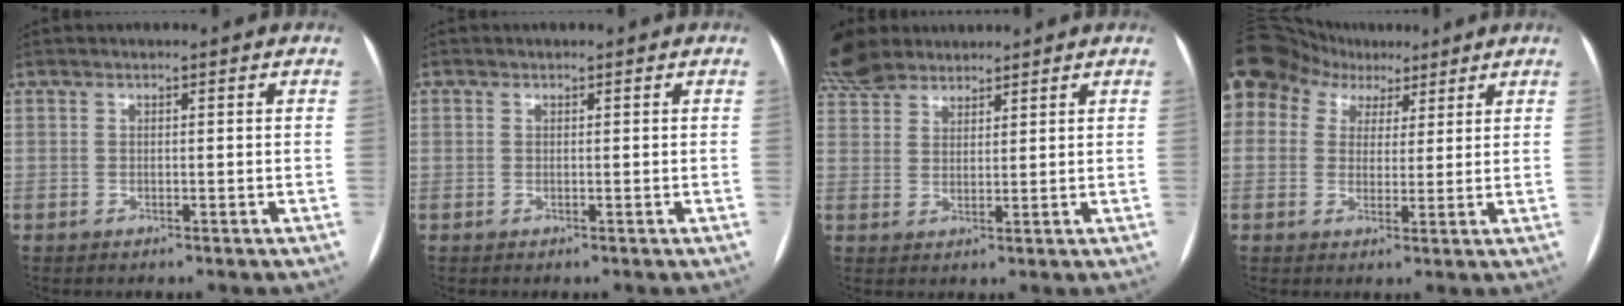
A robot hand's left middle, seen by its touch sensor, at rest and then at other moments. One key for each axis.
{"total": 0.0}
{"total": 8.8, "fx": 7.5, "fy": 3.8, "fz": 2.5, "tx": -0.060, "ty": 0.030, "tz": 0.147}
{"total": 24.1, "fx": 12.7, "fy": 18.0, "fz": 9.6, "tx": -0.305, "ty": 0.104, "tz": 0.238}